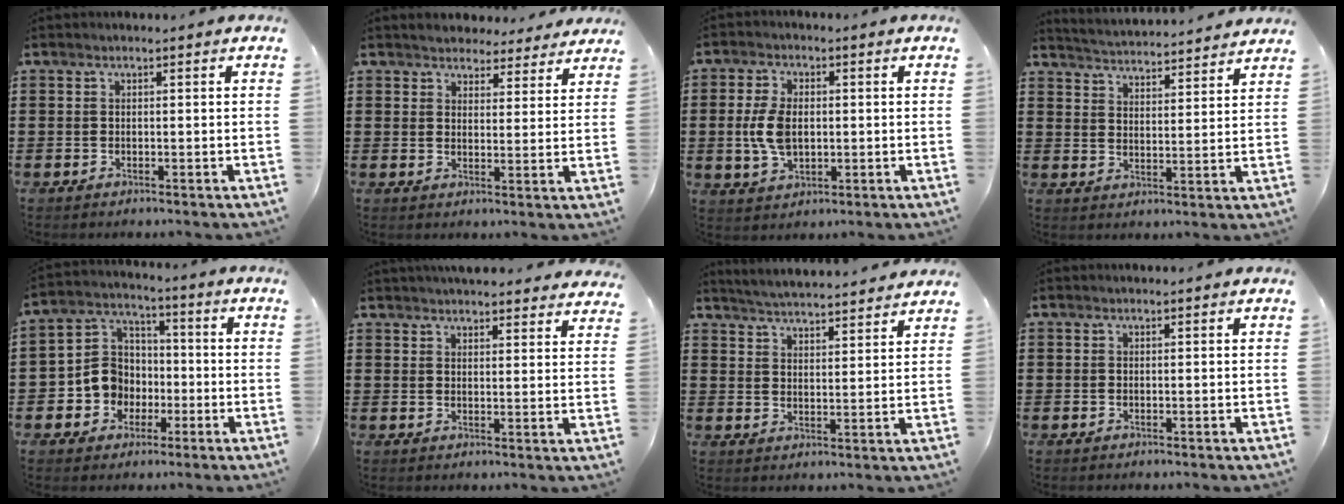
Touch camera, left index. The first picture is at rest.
{"total": 3.8, "force": [3.7, 0.6, -0.2], "torque": [-0.005, -0.017, 0.067]}
{"total": 6.5, "force": [0.1, 3.8, 5.2], "torque": [-0.130, 0.003, -0.005]}
{"total": 3.5, "force": [3.5, -0.5, -0.3], "torque": [-0.015, -0.031, 0.056]}
{"total": 7.6, "force": [-1.7, 7.1, 2.3], "torque": [-0.084, 0.011, -0.034]}
{"total": 4.1, "force": [4.0, 0.2, 0.5], "torque": [-0.013, -0.019, 0.073]}
{"total": 4.3, "force": [4.3, -0.6, 0.3], "torque": [-0.025, -0.029, 0.073]}
{"total": 0.0}